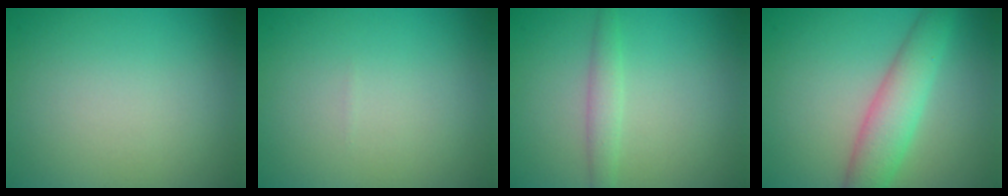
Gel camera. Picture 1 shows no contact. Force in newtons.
{"total": 0.0}
{"total": 1.6, "press": 1.6, "slide": 0.0}
{"total": 4.5, "press": 4.5, "slide": 0.2}